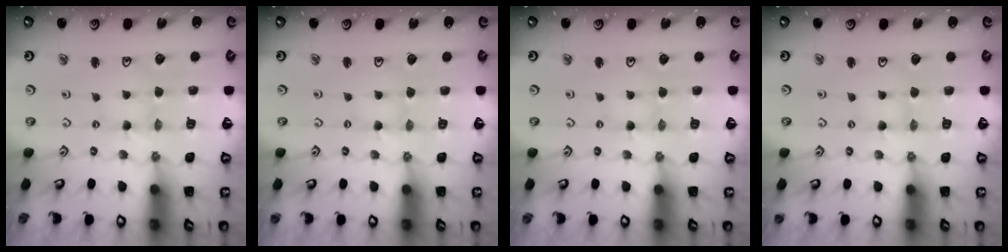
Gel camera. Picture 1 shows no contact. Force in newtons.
{"total": 0.0}
{"total": 0.5, "press": 0.5, "slide": 0.1}
{"total": 0.9, "press": 0.8, "slide": 0.2}